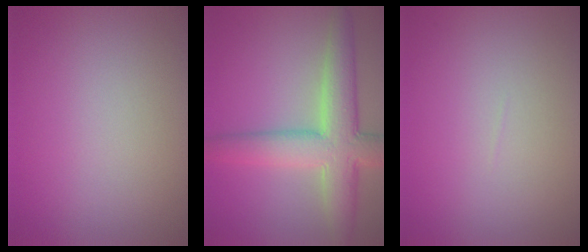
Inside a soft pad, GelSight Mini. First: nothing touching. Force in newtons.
{"total": 7.1, "press": 7.1, "slide": 0.3}
{"total": 0.0}